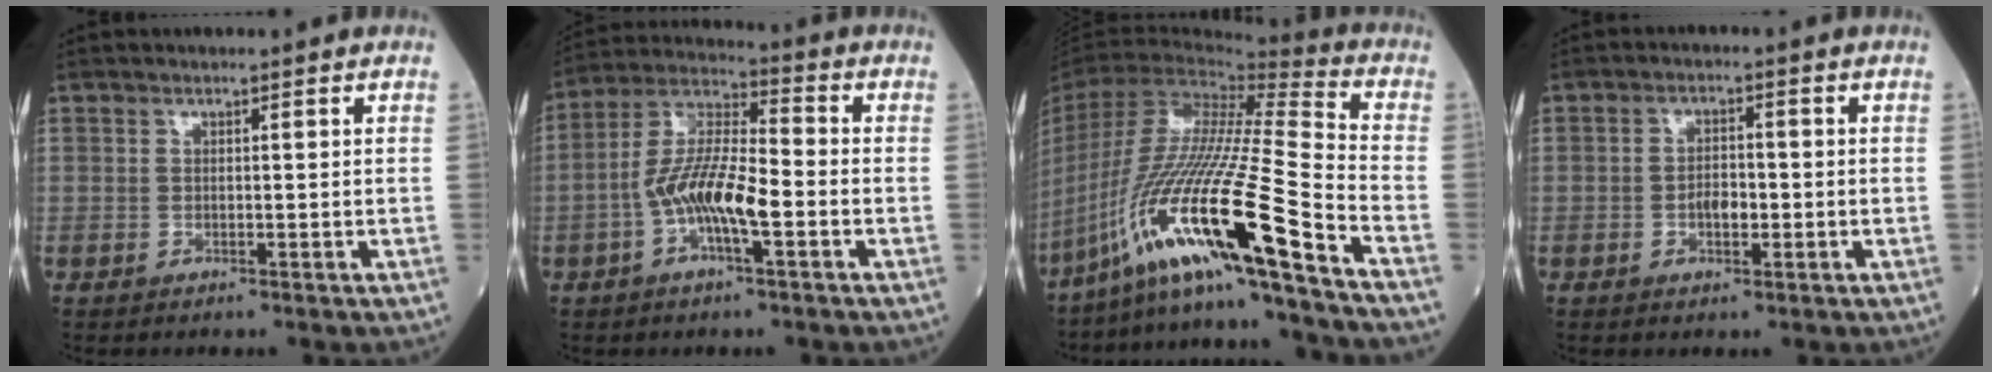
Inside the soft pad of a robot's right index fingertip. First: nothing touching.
{"total": 10.7, "force": [-2.9, 2.5, 10.0], "torque": [-0.207, 0.015, -0.054]}
{"total": 24.5, "force": [-14.3, -0.8, 19.9], "torque": [-0.409, -0.047, -0.269]}
{"total": 3.2, "force": [-0.7, 1.6, 2.7], "torque": [-0.047, 0.006, -0.009]}